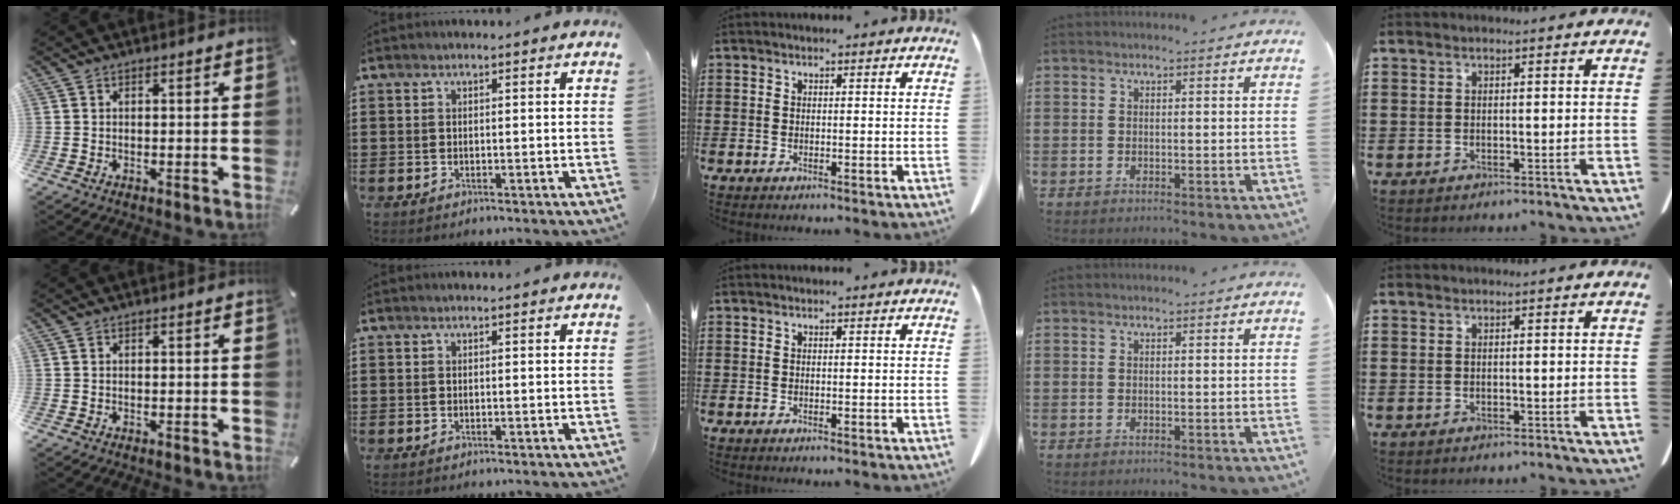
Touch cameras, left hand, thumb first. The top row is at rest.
{}